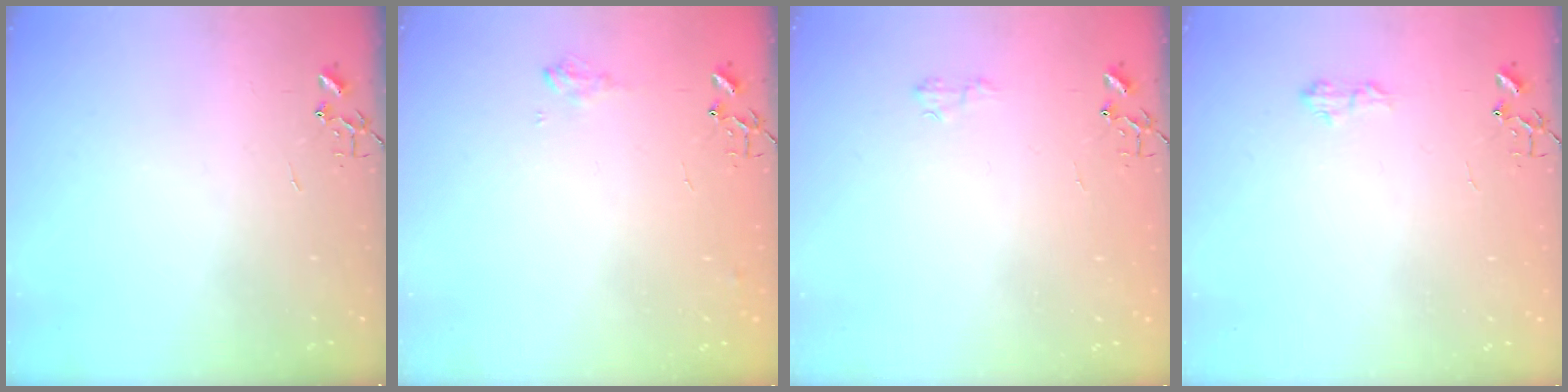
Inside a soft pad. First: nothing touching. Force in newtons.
{"total": 7.7, "press": 7.7, "slide": 0.9}
{"total": 5.2, "press": 5.2, "slide": 0.7}
{"total": 5.9, "press": 5.9, "slide": 0.8}